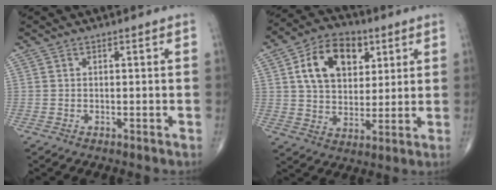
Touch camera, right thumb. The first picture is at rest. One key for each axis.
{"total": 14.5, "fx": 5.1, "fy": 9.7, "fz": 9.5, "tx": -0.129, "ty": -0.008, "tz": 0.087}